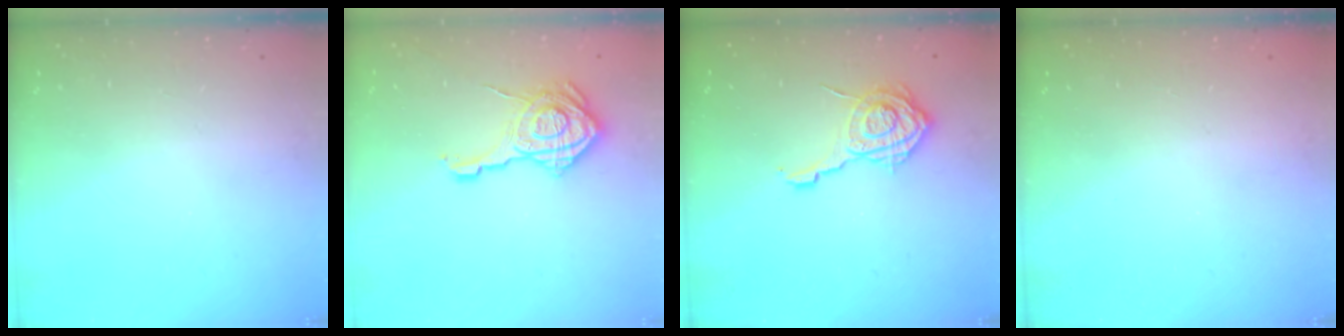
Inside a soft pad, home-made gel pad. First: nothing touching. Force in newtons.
{"total": 17.5, "press": 17.5, "slide": 0.7}
{"total": 12.8, "press": 12.8, "slide": 0.9}
{"total": 2.3, "press": 2.2, "slide": 0.8}